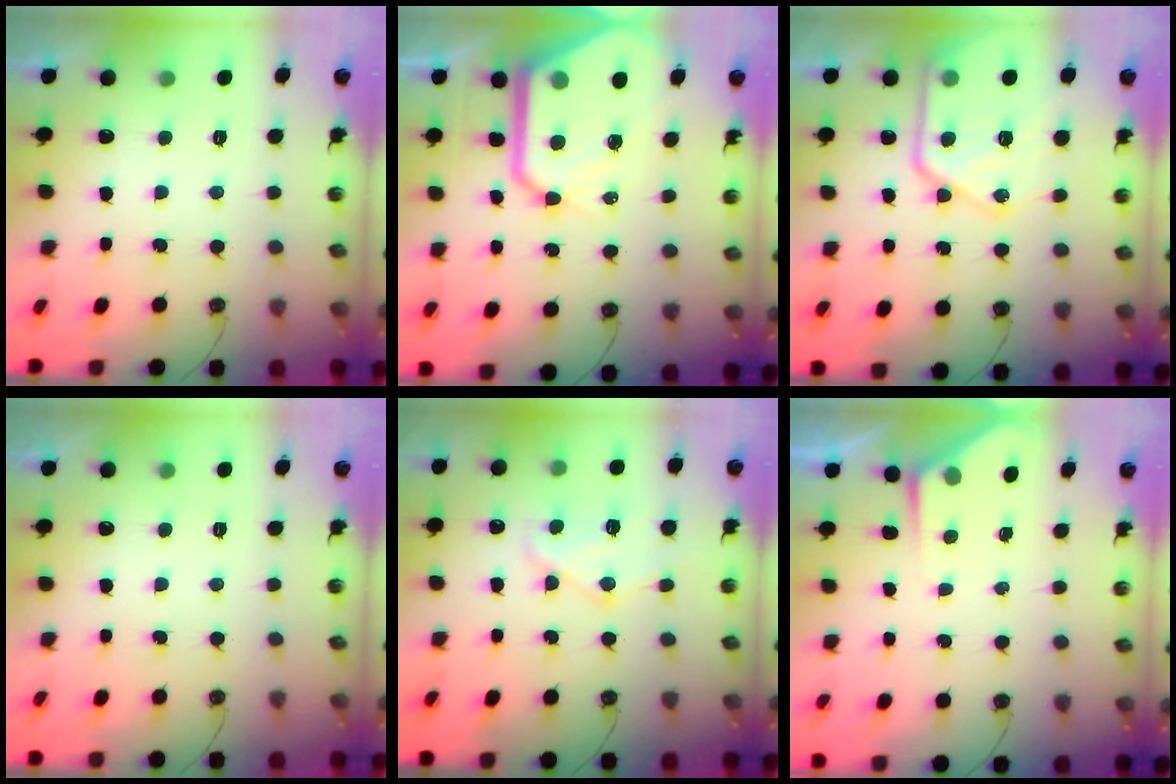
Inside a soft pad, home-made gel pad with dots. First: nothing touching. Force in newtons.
{"total": 20.8, "press": 20.6, "slide": 2.3}
{"total": 18.2, "press": 18.1, "slide": 1.9}
{"total": 0.0}
{"total": 12.1, "press": 12.0, "slide": 1.4}
{"total": 2.9, "press": 2.8, "slide": 0.5}